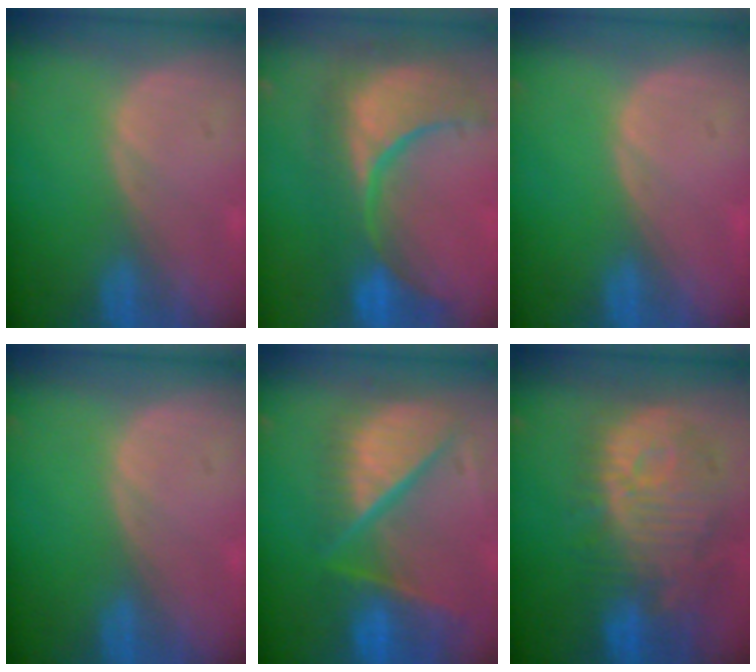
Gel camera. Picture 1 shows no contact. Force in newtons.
{"total": 13.2, "press": 11.6, "slide": 6.2}
{"total": 0.0}
{"total": 0.0}
{"total": 12.0, "press": 10.0, "slide": 6.6}
{"total": 12.6, "press": 11.2, "slide": 5.9}